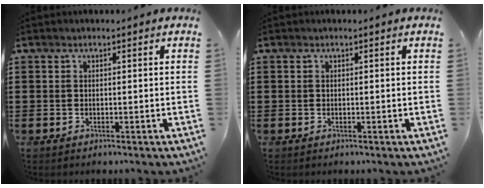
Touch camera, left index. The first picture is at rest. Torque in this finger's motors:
{"motor_torque": [0.00, 0.00, -0.01, 0.01]}